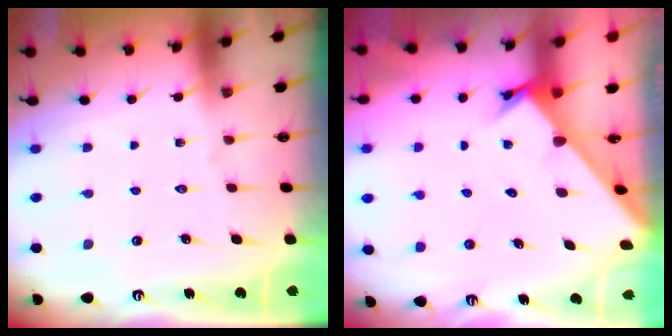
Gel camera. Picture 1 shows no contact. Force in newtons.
{"total": 2.3, "press": 2.3, "slide": 0.2}